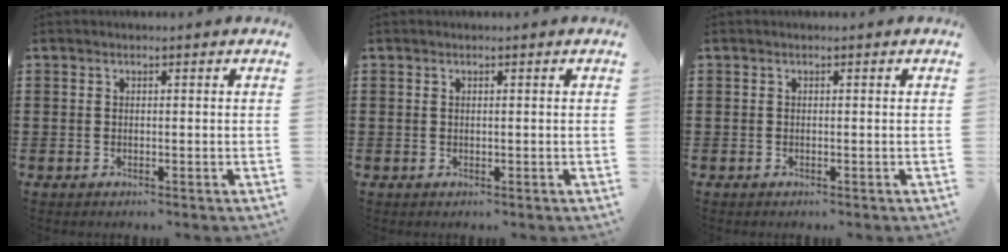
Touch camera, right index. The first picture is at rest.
{"total": 0.0}
{"total": 0.0}